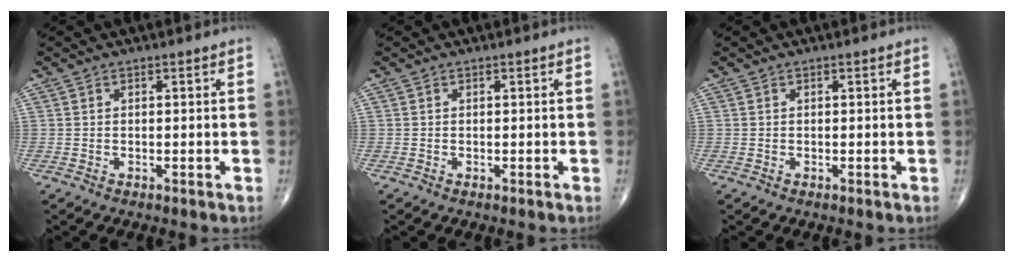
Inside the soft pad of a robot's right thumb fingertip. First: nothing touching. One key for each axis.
{"total": 0.0}
{"total": 0.0}